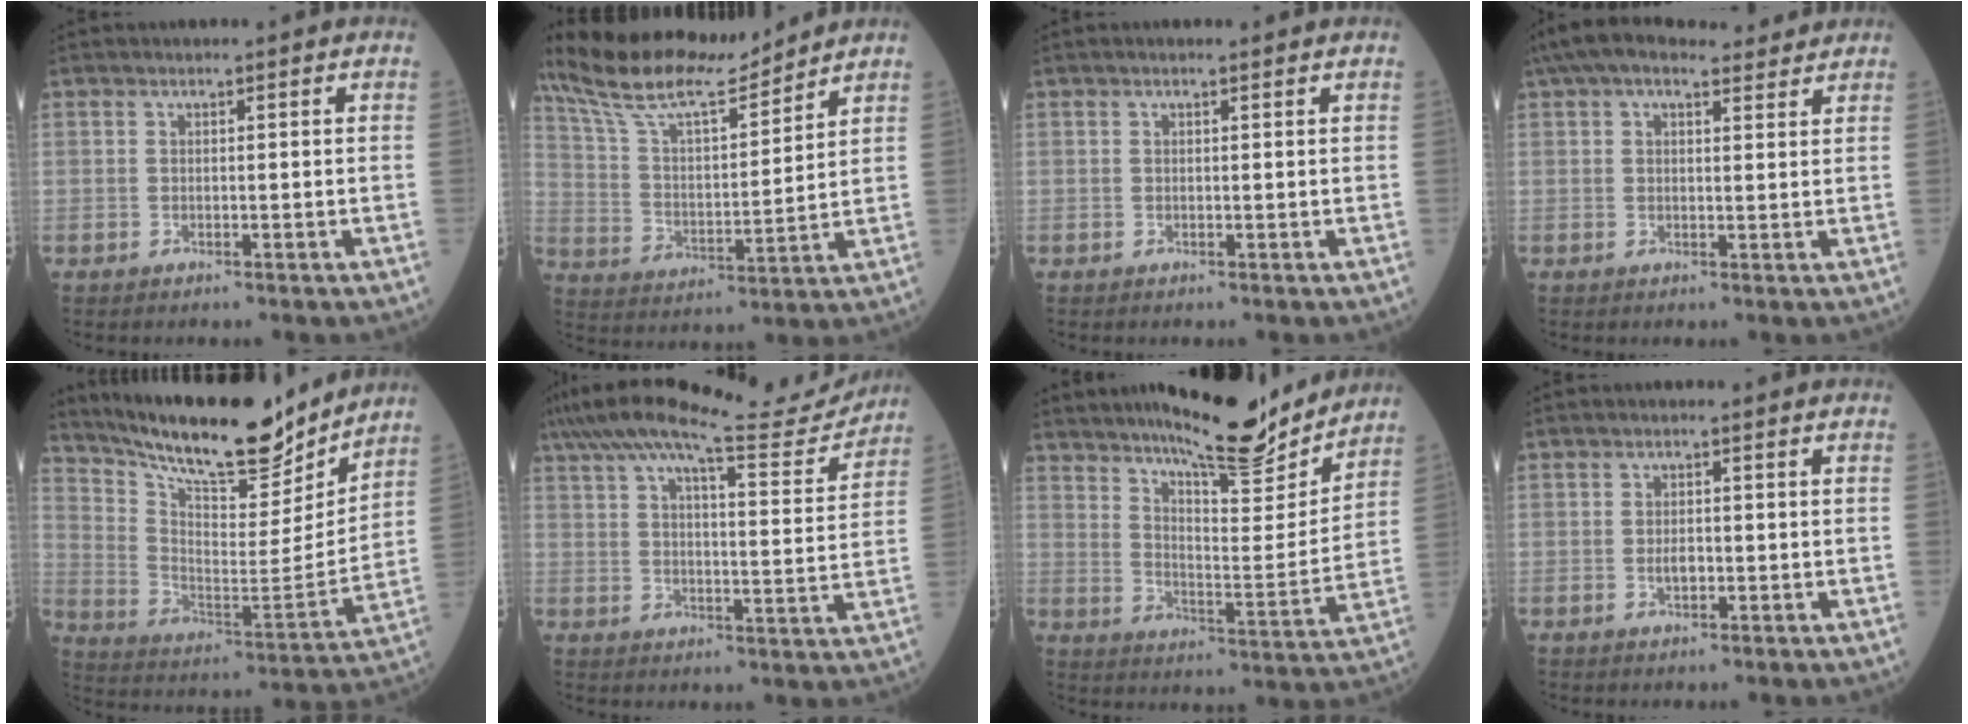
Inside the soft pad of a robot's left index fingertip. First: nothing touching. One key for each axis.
{"total": 16.6, "fx": 14.5, "fy": 2.7, "fz": 7.8, "tx": -0.155, "ty": 0.013, "tz": 0.266}
{"total": 0.6, "fx": 0.5, "fy": 0.0, "fz": 0.4, "tx": -0.009, "ty": 0.003, "tz": 0.007}
{"total": 10.0, "fx": 8.1, "fy": 3.5, "fz": 4.8, "tx": -0.081, "ty": 0.050, "tz": 0.120}
{"total": 20.8, "fx": 18.2, "fy": 4.4, "fz": 9.1, "tx": -0.163, "ty": -0.019, "tz": 0.293}
{"total": 18.3, "fx": 16.6, "fy": 1.8, "fz": 7.3, "tx": -0.129, "ty": -0.006, "tz": 0.233}
{"total": 16.6, "fx": 14.6, "fy": 2.3, "fz": 7.6, "tx": -0.118, "ty": -0.022, "tz": 0.217}
{"total": 1.7, "fx": -0.3, "fy": 0.8, "fz": 1.5, "tx": -0.027, "ty": 0.001, "tz": -0.005}